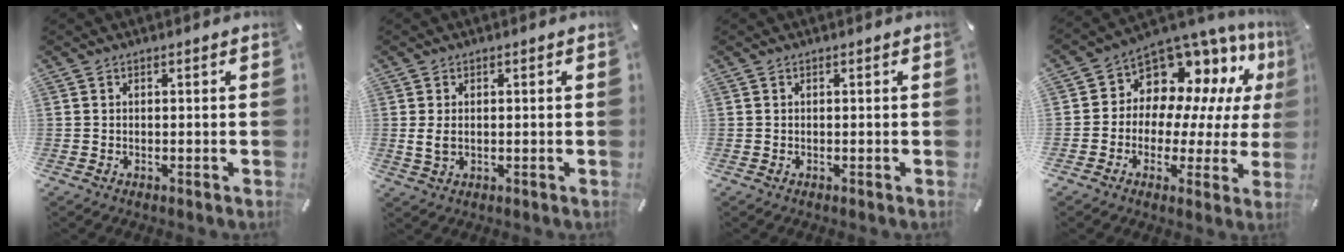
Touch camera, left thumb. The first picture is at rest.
{"total": 2.9, "force": [0.2, 1.8, 2.2], "torque": [-0.042, -0.001, 0.001]}
{"total": 0.0}
{"total": 11.1, "force": [7.5, 7.6, 2.9], "torque": [-0.058, -0.079, 0.138]}